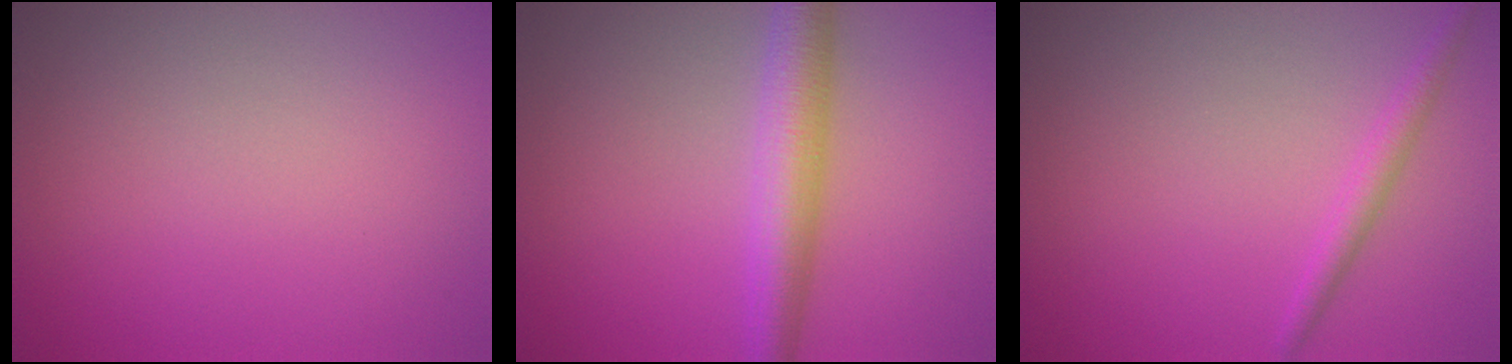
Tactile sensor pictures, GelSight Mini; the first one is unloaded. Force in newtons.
{"total": 4.6, "press": 4.6, "slide": 0.1}
{"total": 1.7, "press": 1.7, "slide": 0.1}